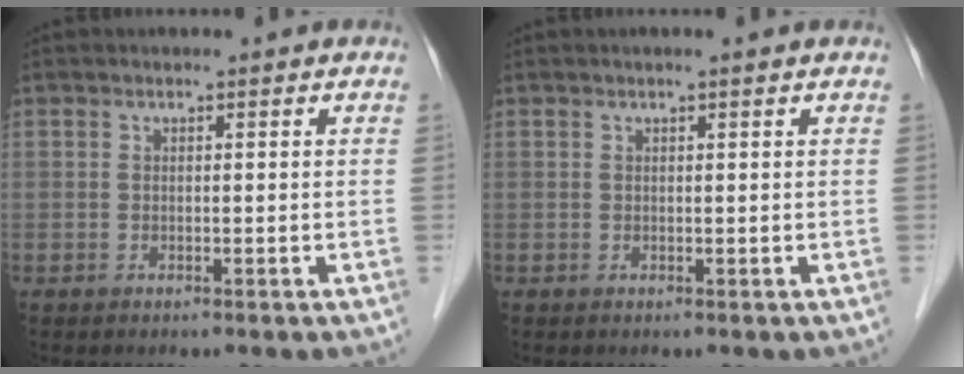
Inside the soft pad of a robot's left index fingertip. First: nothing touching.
{"total": 0.8, "force": [0.6, -0.1, 0.5], "torque": [-0.012, 0.006, 0.014]}